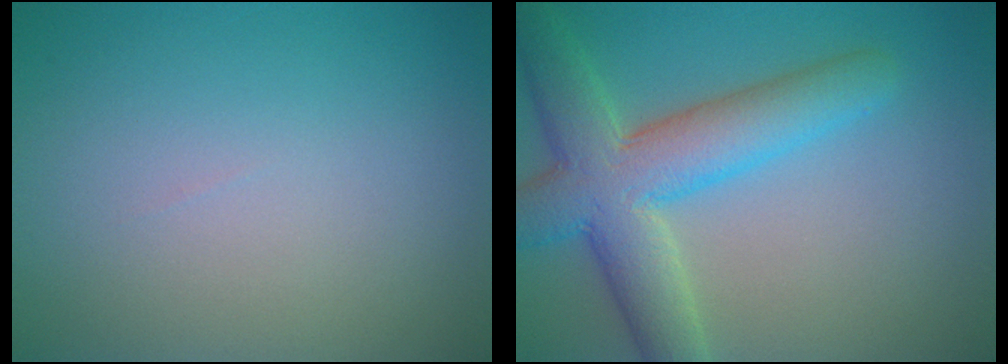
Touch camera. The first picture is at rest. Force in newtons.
{"total": 7.9, "press": 7.9, "slide": 0.5}